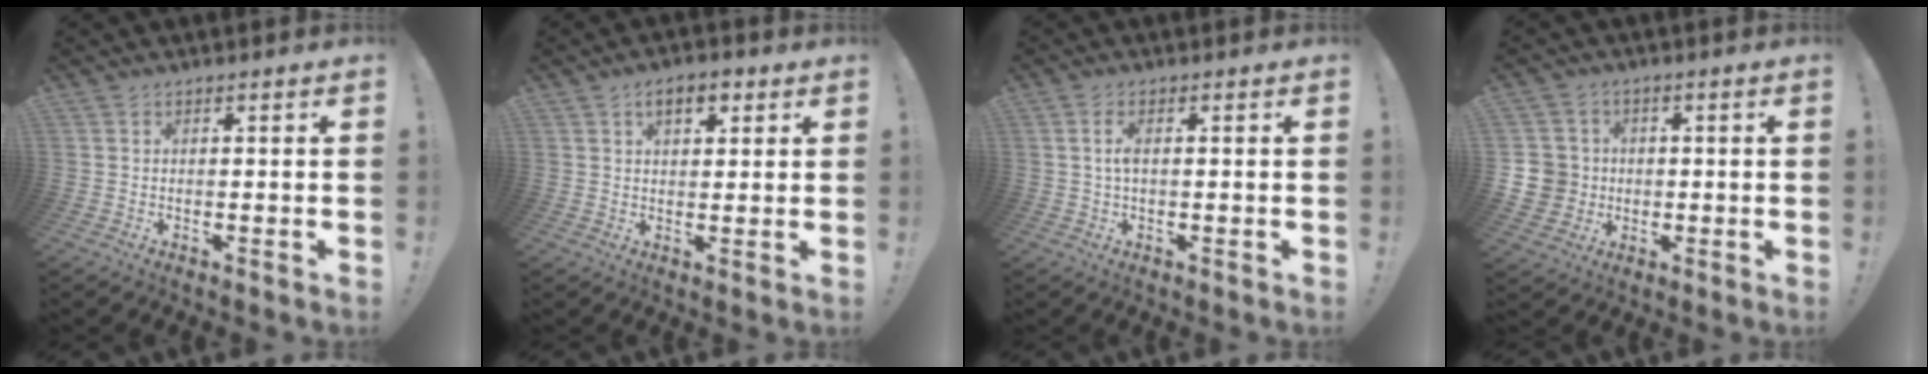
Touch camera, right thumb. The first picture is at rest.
{"total": 5.7, "force": [2.7, 3.2, 3.9], "torque": [-0.059, 0.003, 0.045]}
{"total": 3.4, "force": [0.5, 1.3, 3.1], "torque": [-0.061, 0.001, 0.004]}
{"total": 8.1, "force": [-0.4, 7.7, 2.2], "torque": [-0.054, 0.011, -0.001]}